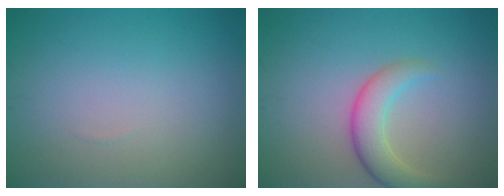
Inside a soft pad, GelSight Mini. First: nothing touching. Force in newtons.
{"total": 3.7, "press": 3.6, "slide": 0.3}